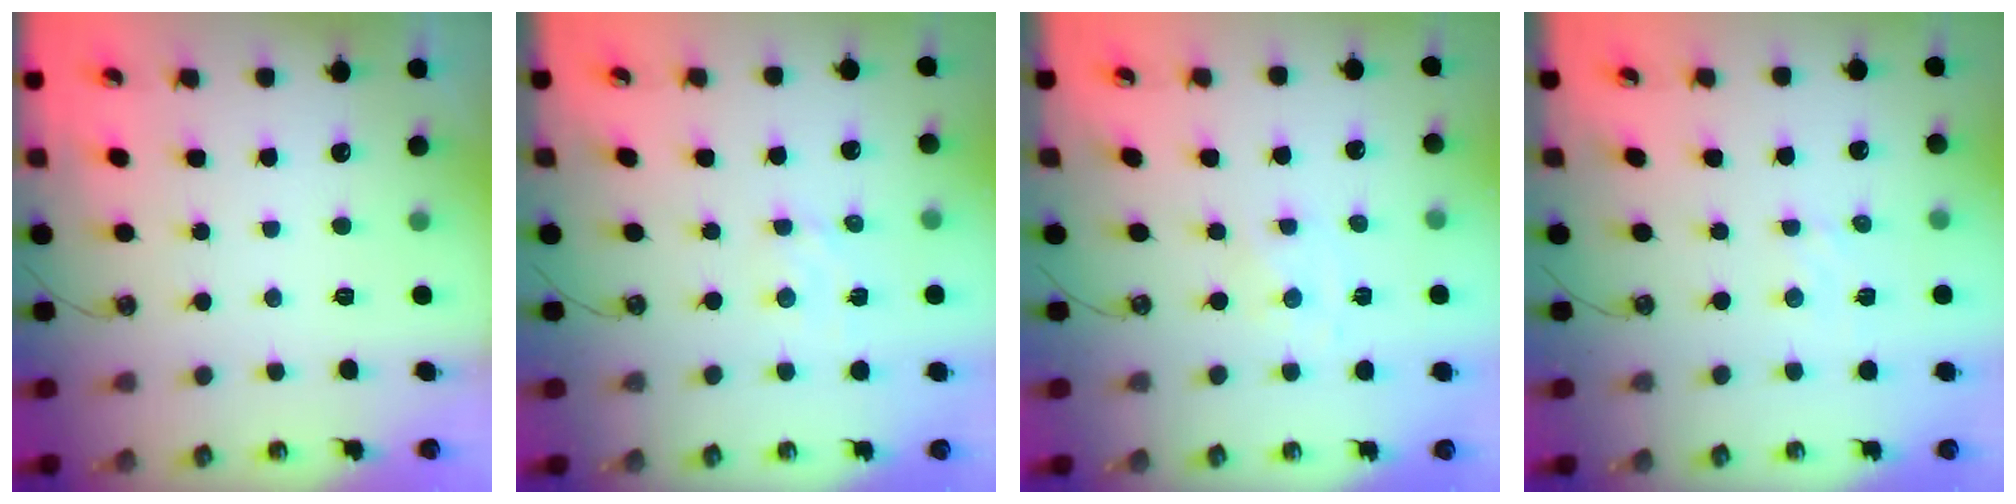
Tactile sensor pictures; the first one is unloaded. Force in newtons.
{"total": 2.8, "press": 2.7, "slide": 0.4}
{"total": 0.0}
{"total": 1.5, "press": 1.4, "slide": 0.3}